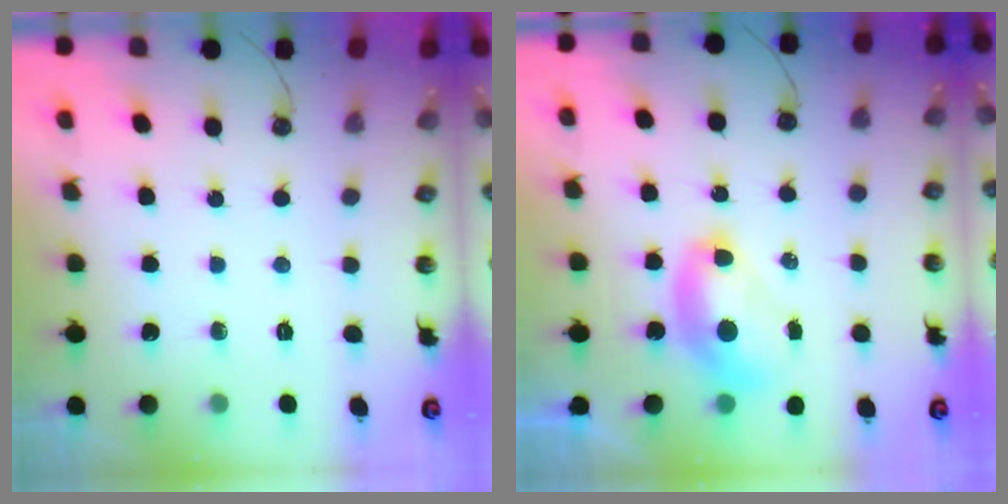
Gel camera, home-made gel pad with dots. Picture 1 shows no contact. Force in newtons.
{"total": 2.7, "press": 2.7, "slide": 0.1}